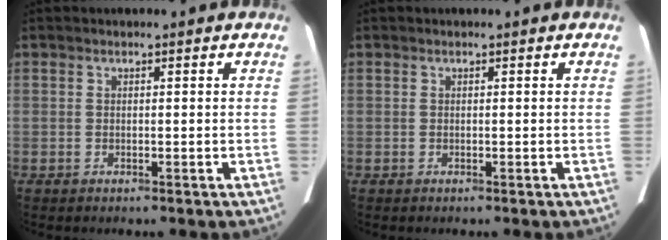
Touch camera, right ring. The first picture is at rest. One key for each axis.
{"total": 0.0}